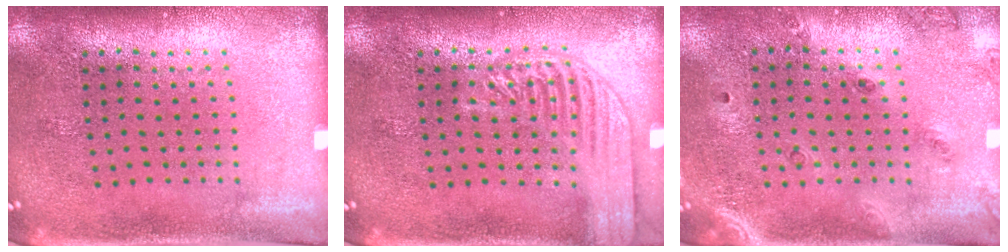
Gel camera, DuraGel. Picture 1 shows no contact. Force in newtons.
{"total": 3.0, "press": 3.0, "slide": 0.3}
{"total": 1.5, "press": 1.3, "slide": 0.7}